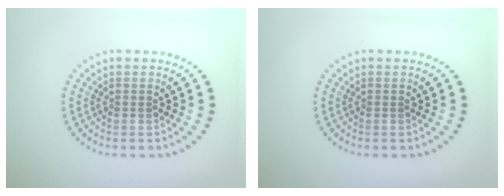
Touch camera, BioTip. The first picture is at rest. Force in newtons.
{"total": 0.0}